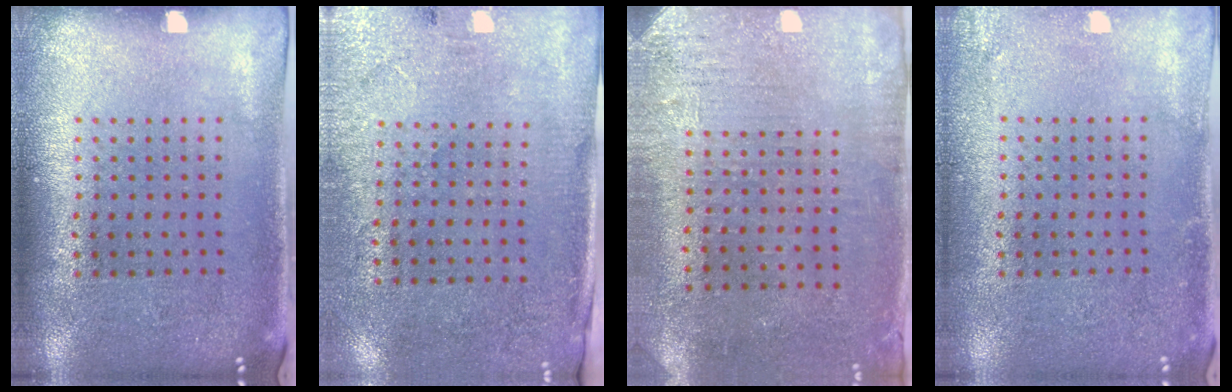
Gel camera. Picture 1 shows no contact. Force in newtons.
{"total": 2.7, "press": 2.3, "slide": 1.5}
{"total": 3.1, "press": 2.6, "slide": 1.7}
{"total": 1.6, "press": 1.6, "slide": 0.2}